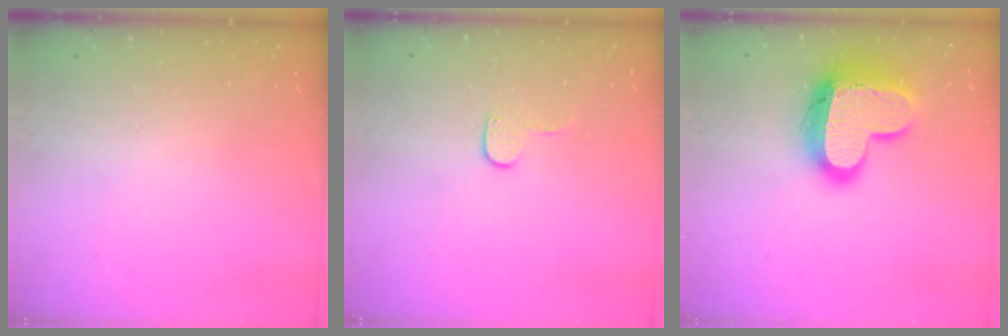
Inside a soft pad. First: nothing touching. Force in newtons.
{"total": 3.9, "press": 3.9, "slide": 0.4}
{"total": 16.9, "press": 16.8, "slide": 1.3}